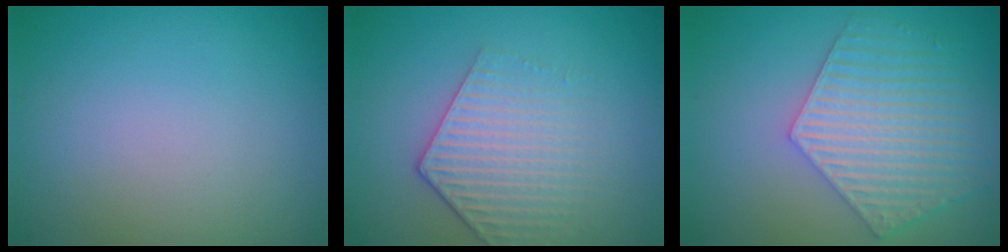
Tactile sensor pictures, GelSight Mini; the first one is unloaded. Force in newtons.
{"total": 4.1, "press": 3.1, "slide": 2.7}
{"total": 6.2, "press": 4.9, "slide": 3.9}